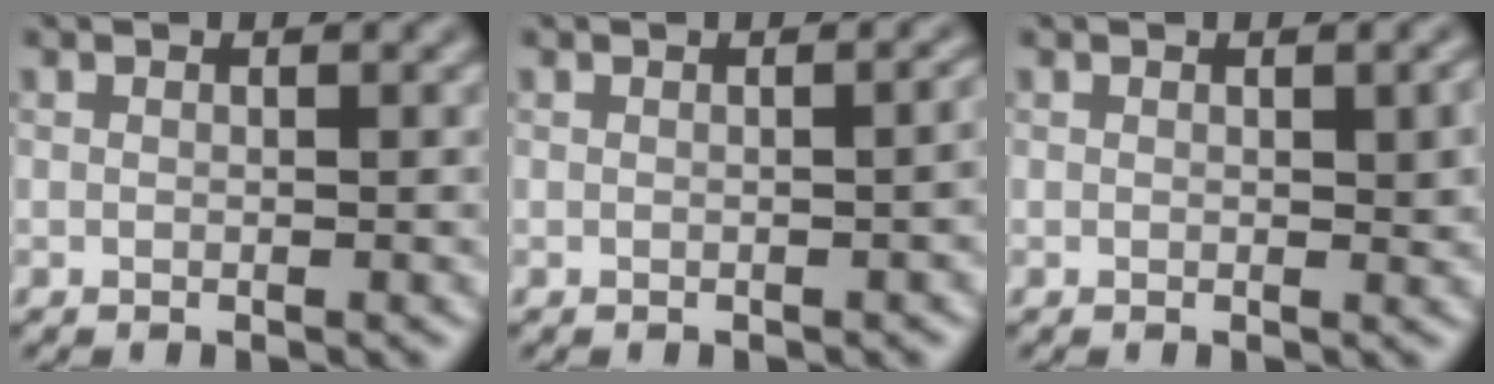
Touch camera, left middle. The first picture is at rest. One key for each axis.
{"total": 1.7, "fx": -0.3, "fy": 0.7, "fz": 1.6, "tx": -0.015, "ty": 0.004, "tz": -0.004}
{"total": 1.6, "fx": 0.3, "fy": 0.5, "fz": 1.5, "tx": -0.018, "ty": -0.001, "tz": 0.005}